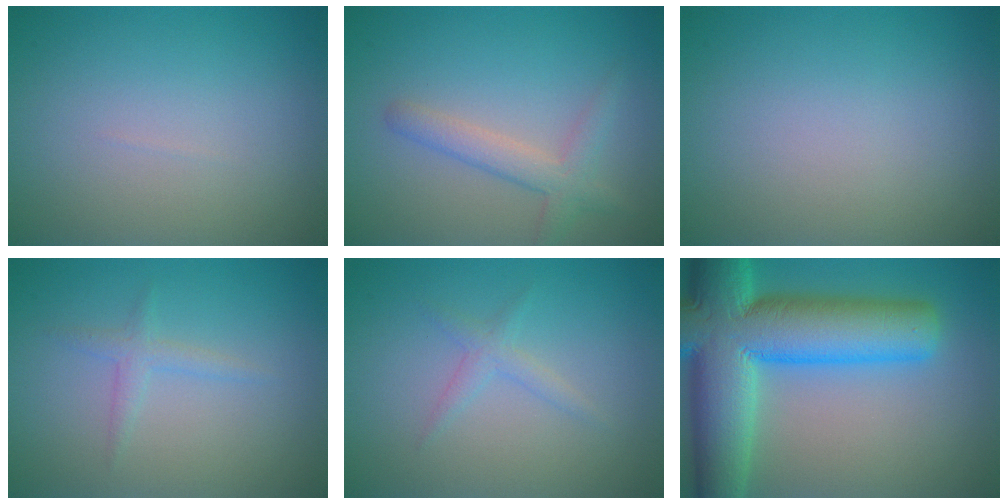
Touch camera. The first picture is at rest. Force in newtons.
{"total": 2.7, "press": 2.7, "slide": 0.1}
{"total": 0.0}
{"total": 0.7, "press": 0.6, "slide": 0.1}
{"total": 1.3, "press": 1.3, "slide": 0.0}
{"total": 14.6, "press": 14.6, "slide": 0.5}